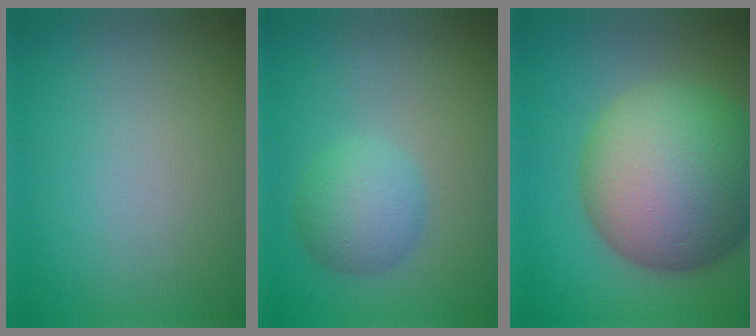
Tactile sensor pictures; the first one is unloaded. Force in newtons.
{"total": 3.5, "press": 3.5, "slide": 0.1}
{"total": 15.5, "press": 15.5, "slide": 0.3}